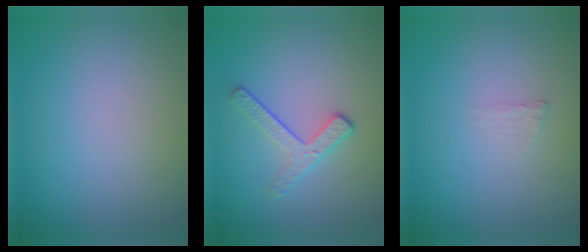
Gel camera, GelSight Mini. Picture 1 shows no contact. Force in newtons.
{"total": 2.3, "press": 1.7, "slide": 1.6}
{"total": 0.6, "press": 0.6, "slide": 0.1}